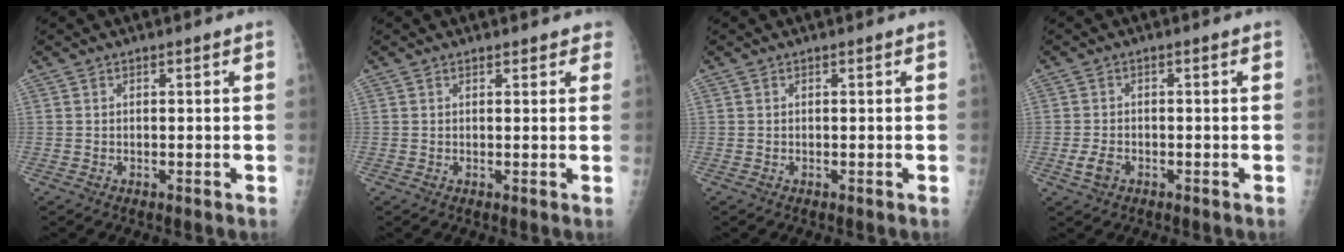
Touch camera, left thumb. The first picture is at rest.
{"total": 2.1, "force": [1.8, 1.0, 0.4], "torque": [0.021, -0.003, 0.012]}
{"total": 0.0}
{"total": 2.8, "force": [-1.3, 1.8, 1.6], "torque": [-0.035, 0.002, -0.021]}